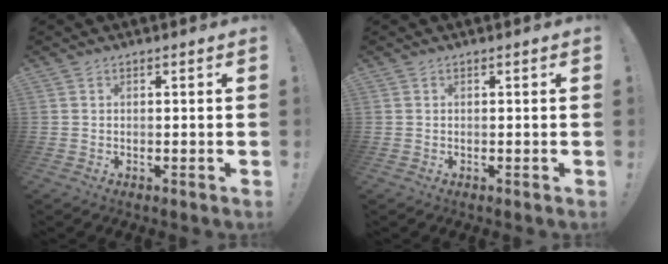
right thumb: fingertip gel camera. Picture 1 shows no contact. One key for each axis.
{"total": 0.0}